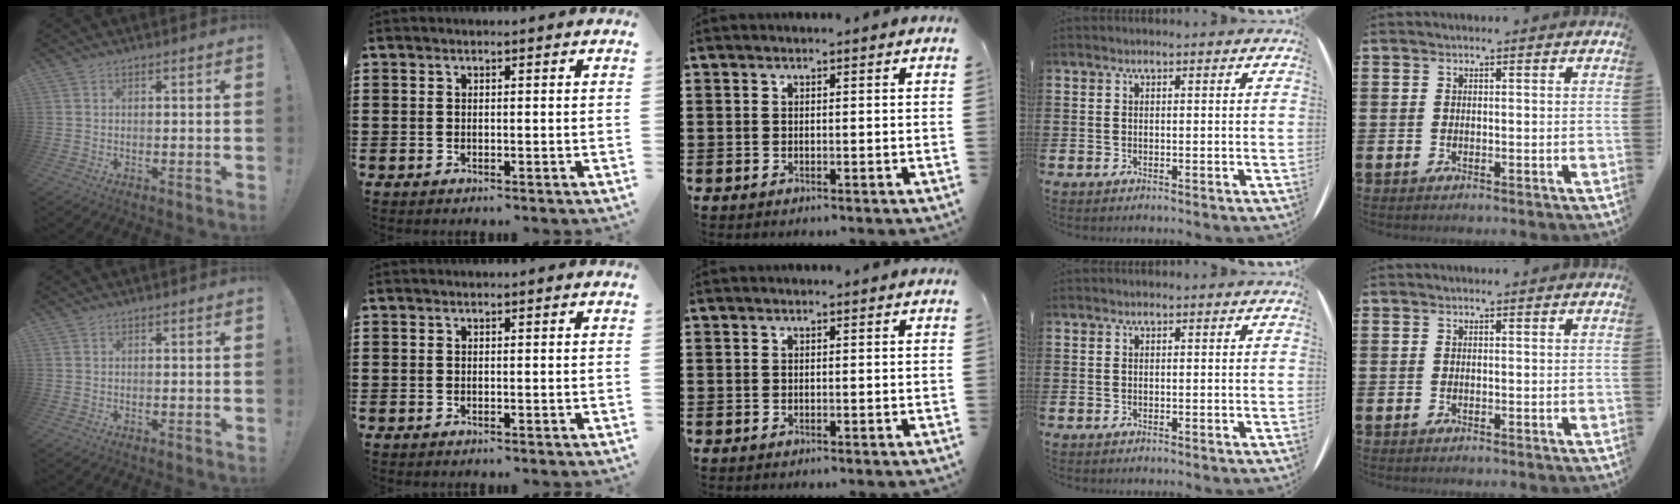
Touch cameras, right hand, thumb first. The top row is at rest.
{}